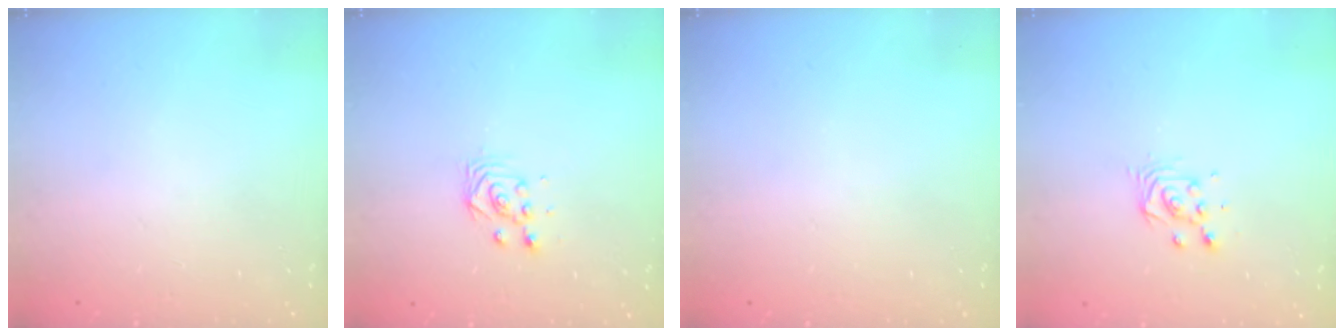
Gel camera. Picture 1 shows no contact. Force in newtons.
{"total": 3.0, "press": 2.9, "slide": 0.3}
{"total": 0.0}
{"total": 3.9, "press": 3.9, "slide": 0.2}